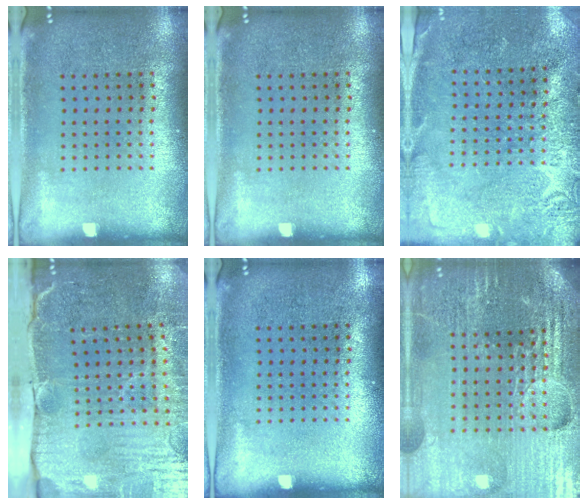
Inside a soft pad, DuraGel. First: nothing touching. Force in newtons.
{"total": 0.0}
{"total": 2.8, "press": 2.7, "slide": 0.5}
{"total": 5.1, "press": 4.3, "slide": 2.7}
{"total": 0.0}
{"total": 5.8, "press": 5.2, "slide": 2.6}